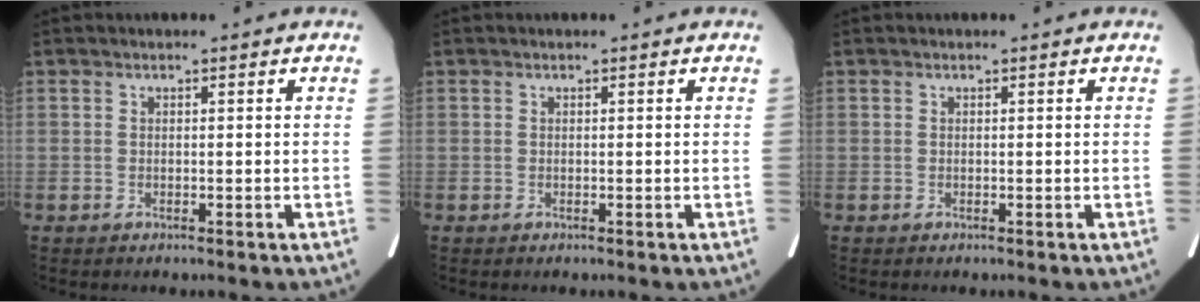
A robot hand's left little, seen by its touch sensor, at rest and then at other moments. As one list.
[{"total": 0.0}, {"total": 0.0}]